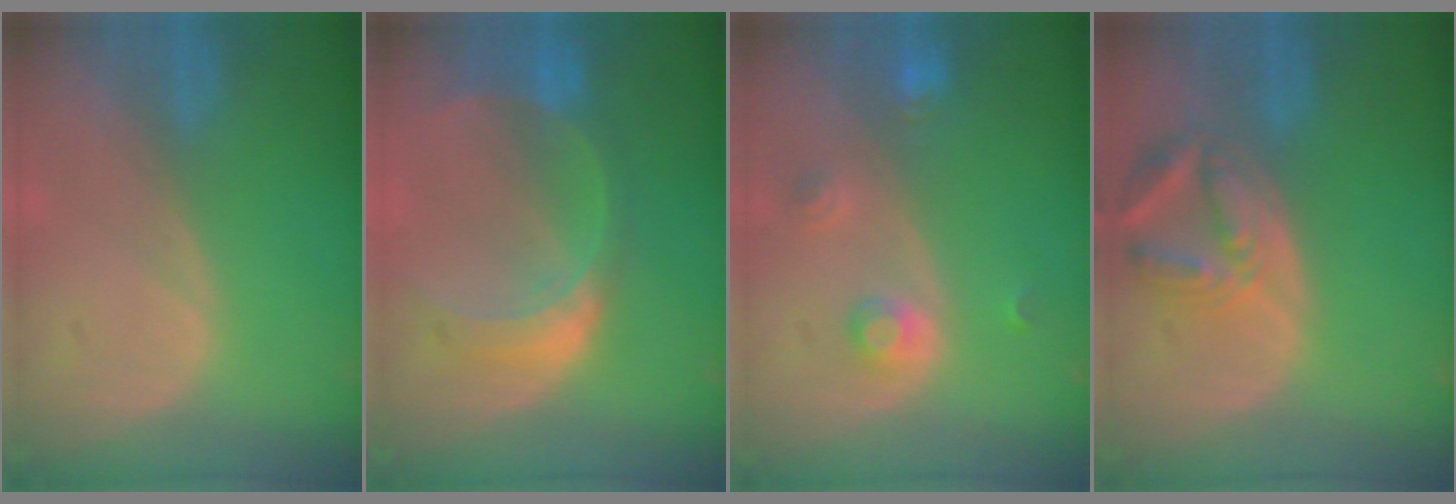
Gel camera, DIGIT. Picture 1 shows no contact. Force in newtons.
{"total": 7.5, "press": 6.6, "slide": 3.7}
{"total": 3.6, "press": 3.3, "slide": 1.5}
{"total": 7.2, "press": 6.5, "slide": 3.0}